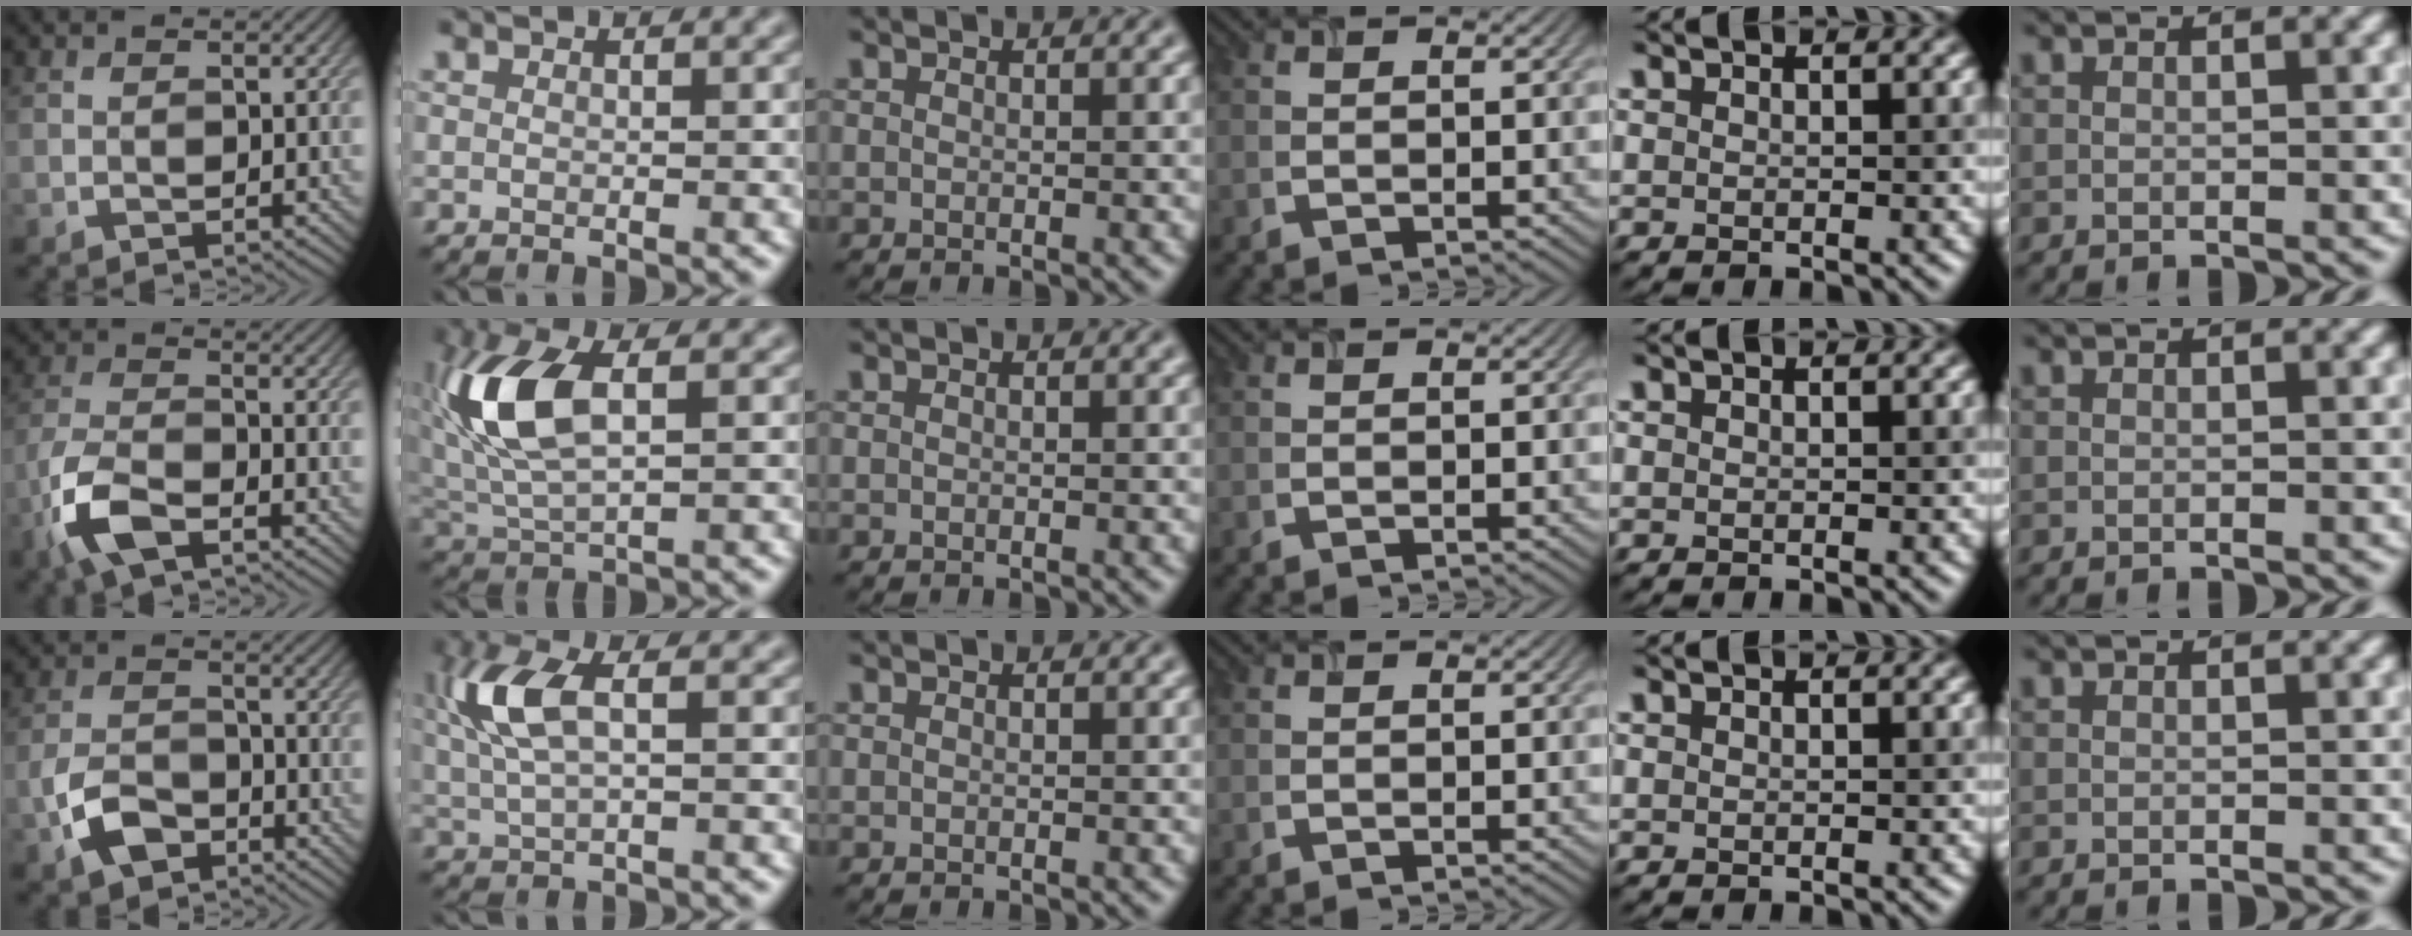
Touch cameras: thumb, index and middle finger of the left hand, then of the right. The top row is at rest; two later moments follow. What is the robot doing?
{"motion": "insert", "object": "airpods case & airpods"}